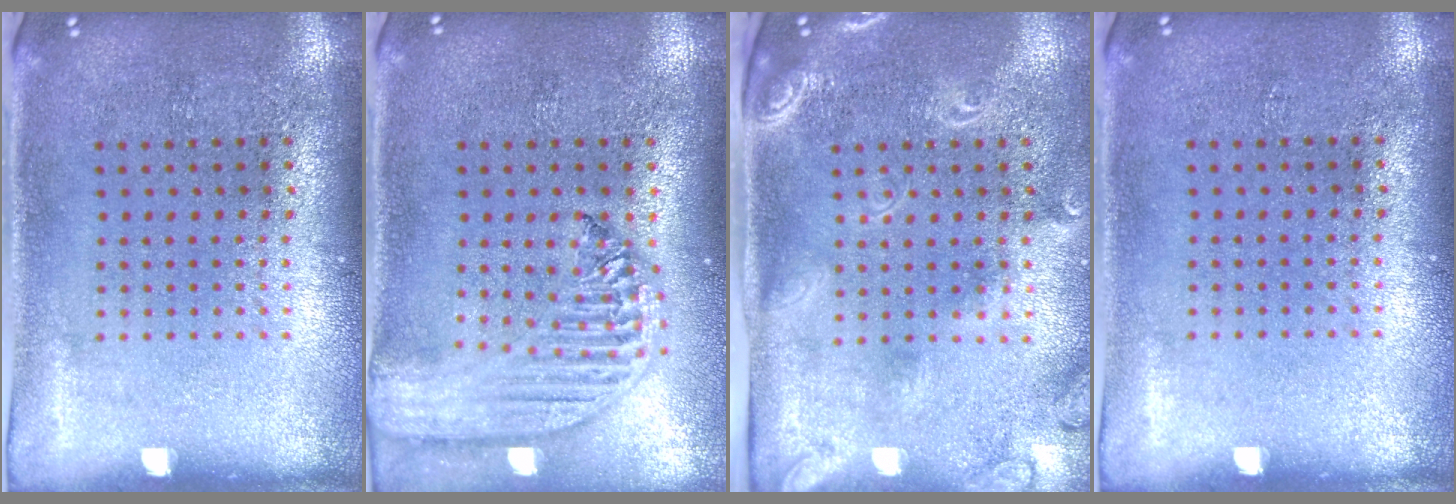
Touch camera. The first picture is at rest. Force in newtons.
{"total": 2.5, "press": 2.1, "slide": 1.4}
{"total": 2.4, "press": 1.8, "slide": 1.6}
{"total": 0.0}